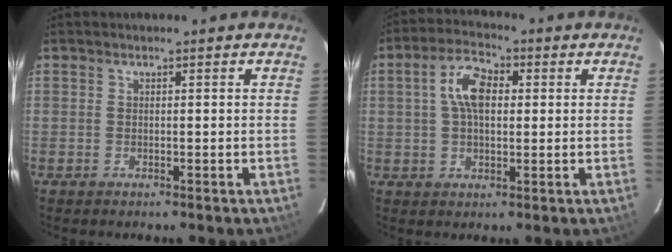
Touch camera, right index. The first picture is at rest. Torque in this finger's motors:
{"motor_torque": [0.34, -0.03, 0.48, 0.13]}